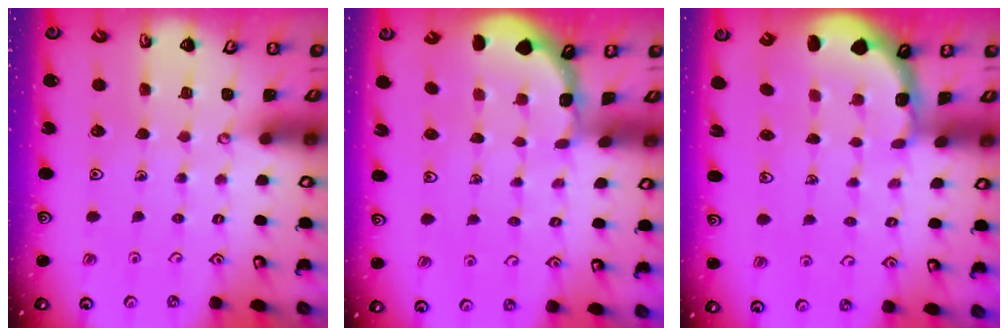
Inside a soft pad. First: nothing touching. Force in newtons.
{"total": 1.5, "press": 1.5, "slide": 0.2}
{"total": 1.8, "press": 1.7, "slide": 0.5}